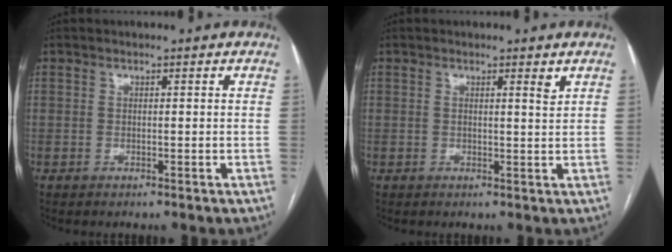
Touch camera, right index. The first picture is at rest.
{"total": 1.5, "force": [0.9, 0.0, 1.2], "torque": [-0.019, -0.004, 0.011]}